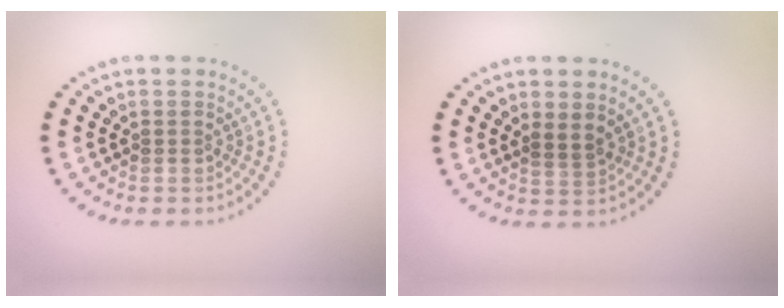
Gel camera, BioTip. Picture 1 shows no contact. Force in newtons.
{"total": 1.4, "press": 1.1, "slide": 0.8}